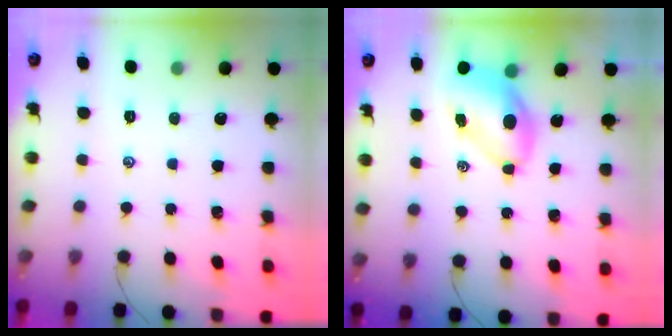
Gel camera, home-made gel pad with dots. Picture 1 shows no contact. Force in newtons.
{"total": 7.4, "press": 7.4, "slide": 1.0}